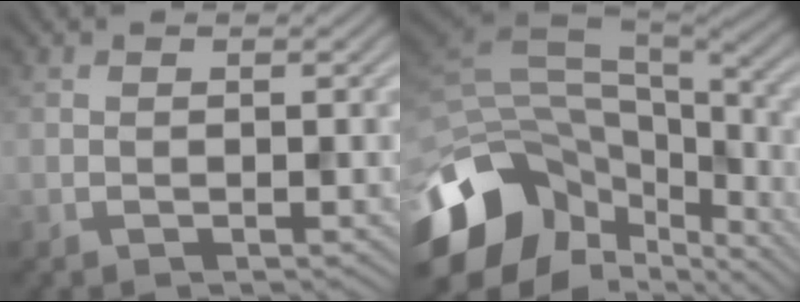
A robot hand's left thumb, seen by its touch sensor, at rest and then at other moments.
{"total": 14.6, "force": [-7.4, 9.2, 8.6], "torque": [-0.226, -0.040, -0.106]}